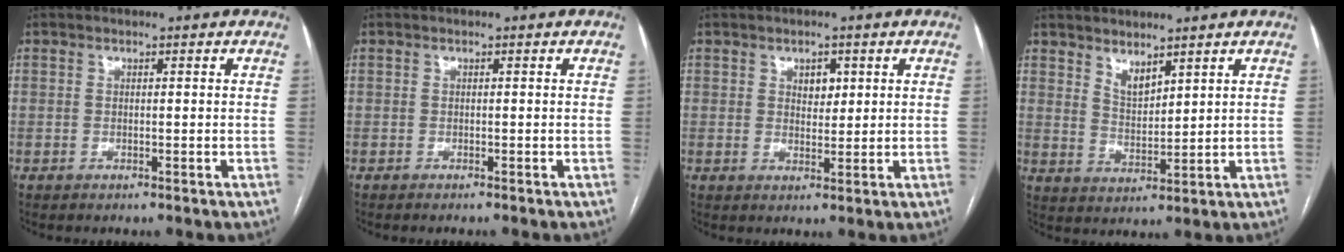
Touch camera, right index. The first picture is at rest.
{"total": 1.2, "force": [-1.1, 0.2, 0.5], "torque": [-0.003, -0.002, -0.014]}
{"total": 2.7, "force": [1.1, 1.7, 1.7], "torque": [-0.021, 0.001, 0.018]}
{"total": 3.8, "force": [3.1, 1.3, 1.9], "torque": [-0.037, -0.009, 0.066]}